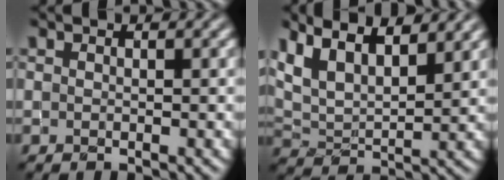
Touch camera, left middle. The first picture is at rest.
{"total": 8.2, "force": [5.3, 3.3, 5.2], "torque": [-0.108, 0.029, 0.087]}